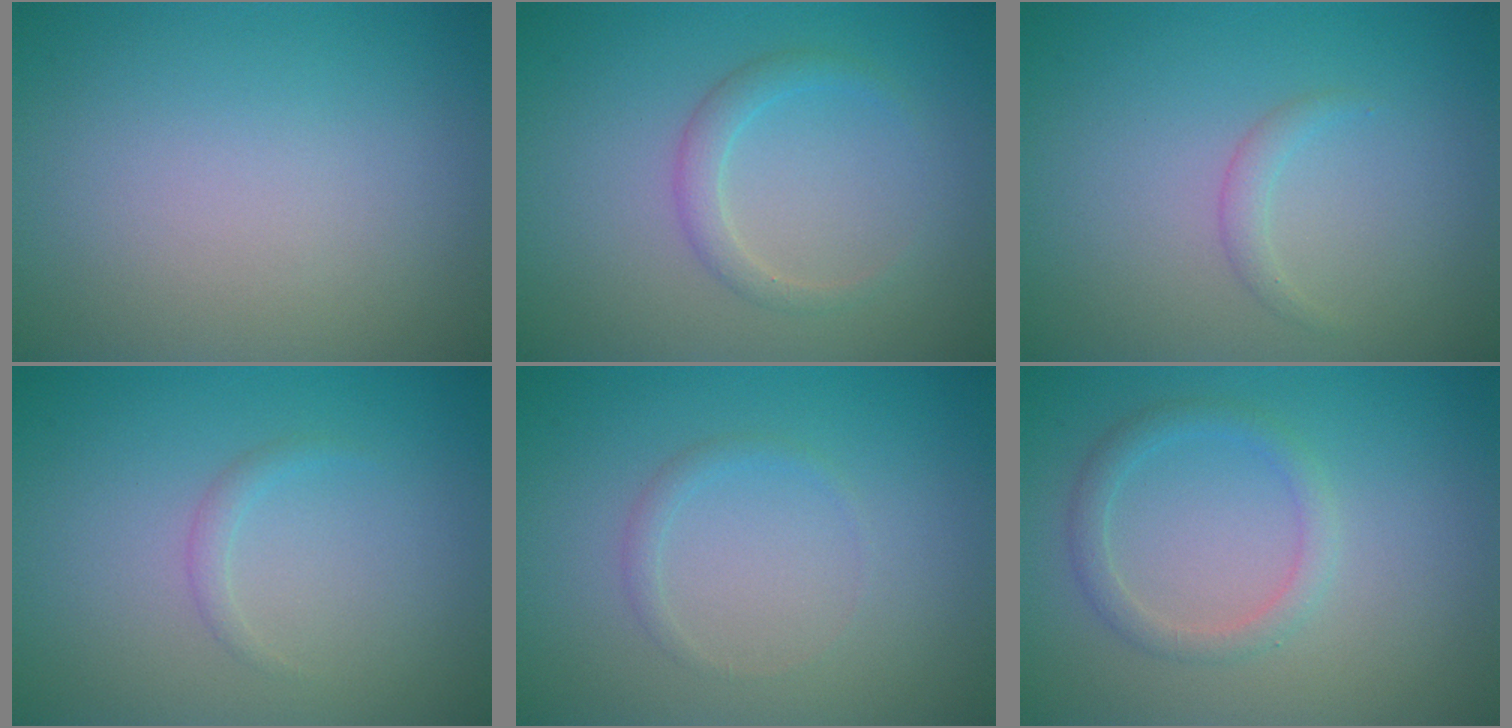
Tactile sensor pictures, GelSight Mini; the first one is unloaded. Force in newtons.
{"total": 1.7, "press": 1.7, "slide": 0.1}
{"total": 1.0, "press": 1.0, "slide": 0.1}
{"total": 0.9, "press": 0.9, "slide": 0.0}
{"total": 0.9, "press": 0.9, "slide": 0.1}
{"total": 1.9, "press": 1.9, "slide": 0.0}